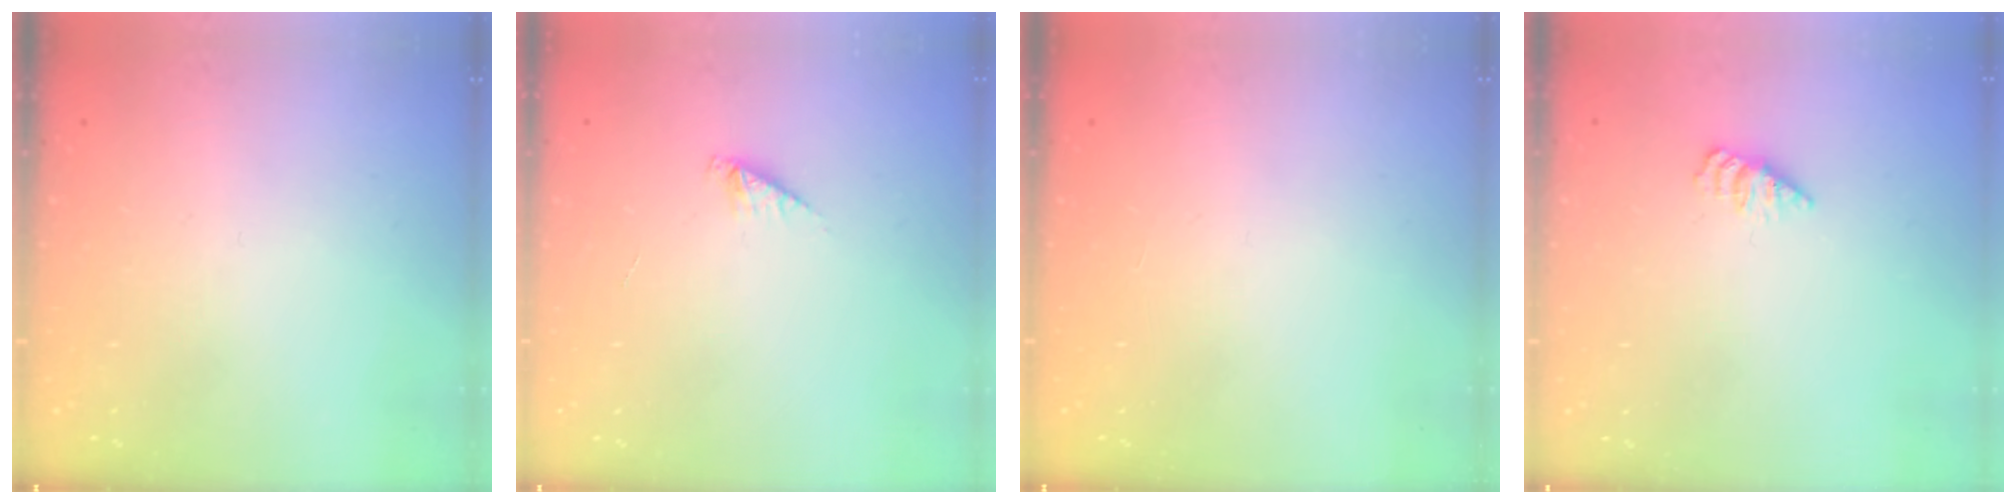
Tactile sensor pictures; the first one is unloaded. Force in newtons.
{"total": 3.3, "press": 3.2, "slide": 0.5}
{"total": 0.0}
{"total": 2.2, "press": 2.2, "slide": 0.3}